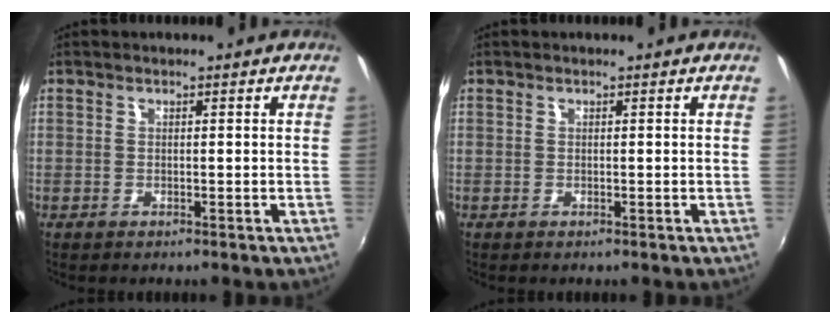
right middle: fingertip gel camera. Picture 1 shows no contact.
{"total": 0.0}